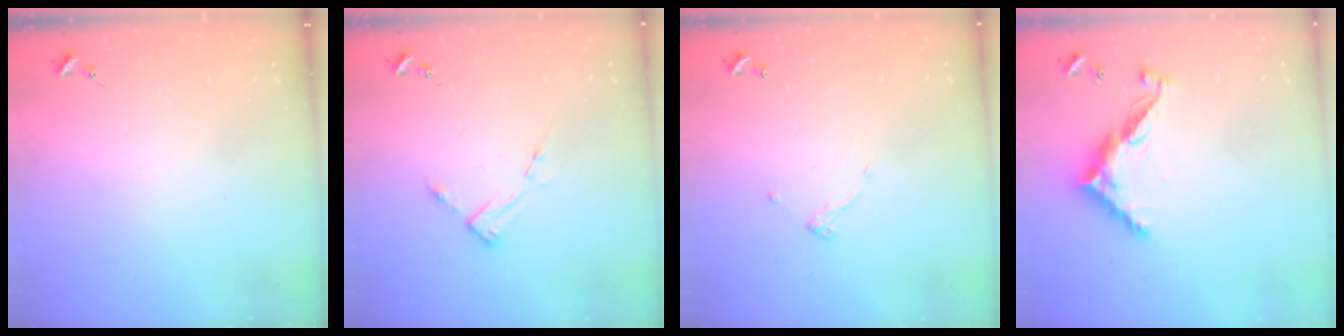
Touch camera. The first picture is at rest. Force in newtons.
{"total": 3.6, "press": 3.5, "slide": 0.4}
{"total": 4.4, "press": 4.4, "slide": 0.2}
{"total": 11.7, "press": 11.7, "slide": 0.3}